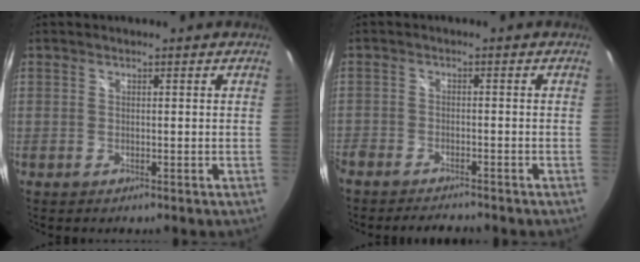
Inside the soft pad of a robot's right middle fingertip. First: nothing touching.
{"total": 5.9, "force": [-5.4, 1.5, 1.8], "torque": [-0.055, -0.010, -0.088]}